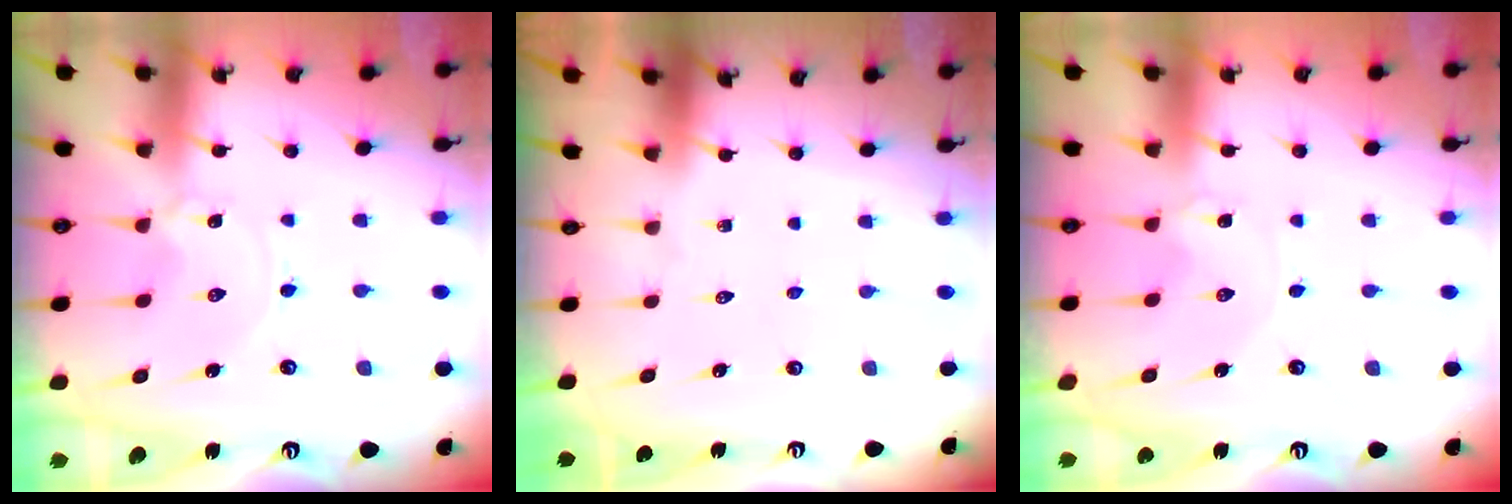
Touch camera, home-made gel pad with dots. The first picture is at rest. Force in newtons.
{"total": 0.0}
{"total": 0.0}